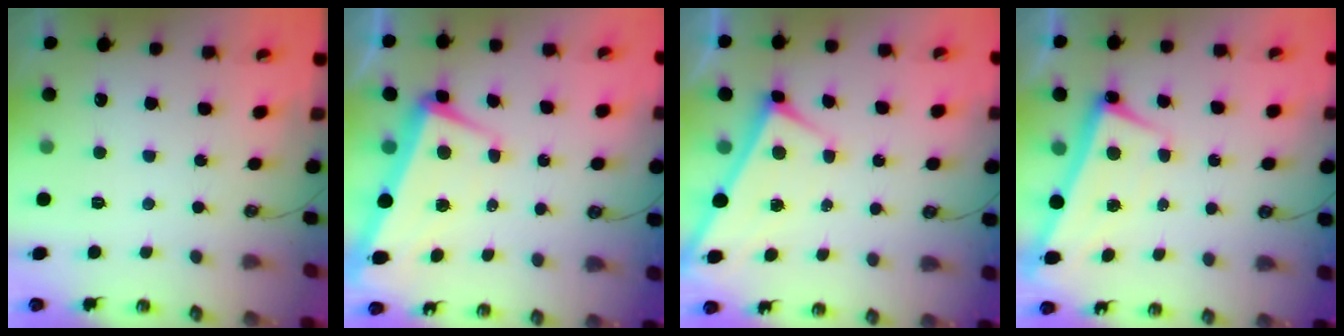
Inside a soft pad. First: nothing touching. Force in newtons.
{"total": 2.1, "press": 0.4, "slide": 2.1}
{"total": 1.7, "press": 1.7, "slide": 0.2}
{"total": 2.6, "press": 2.4, "slide": 0.8}